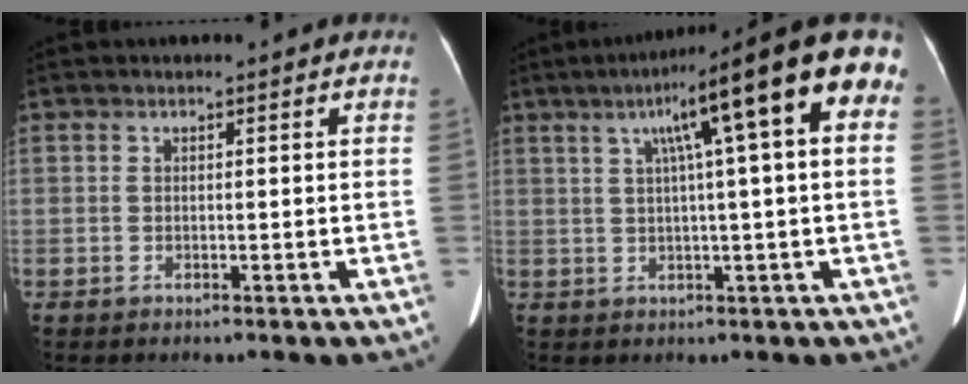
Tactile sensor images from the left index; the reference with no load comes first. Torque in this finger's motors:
{"motor_torque": [1.28, -0.86, 1.05, 0.21]}